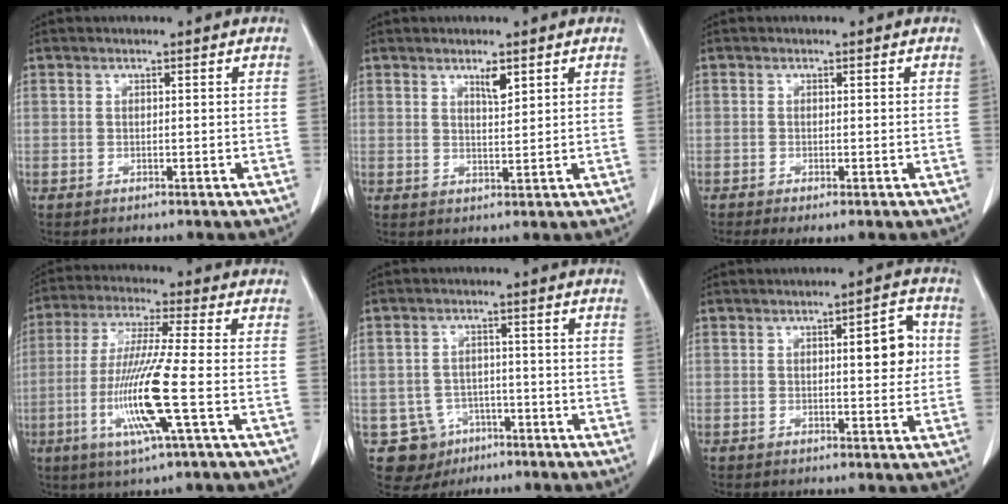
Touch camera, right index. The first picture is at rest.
{"total": 2.6, "force": [1.7, 0.5, 1.9], "torque": [-0.035, -0.003, 0.031]}
{"total": 1.6, "force": [-0.8, 0.3, 1.3], "torque": [-0.023, -0.006, -0.013]}
{"total": 12.4, "force": [-3.3, -0.6, 11.9], "torque": [-0.247, -0.019, -0.069]}
{"total": 7.1, "force": [-3.2, 6.3, 0.5], "torque": [-0.011, 0.011, -0.038]}
{"total": 5.7, "force": [0.9, 1.6, 5.4], "torque": [-0.072, 0.010, 0.012]}